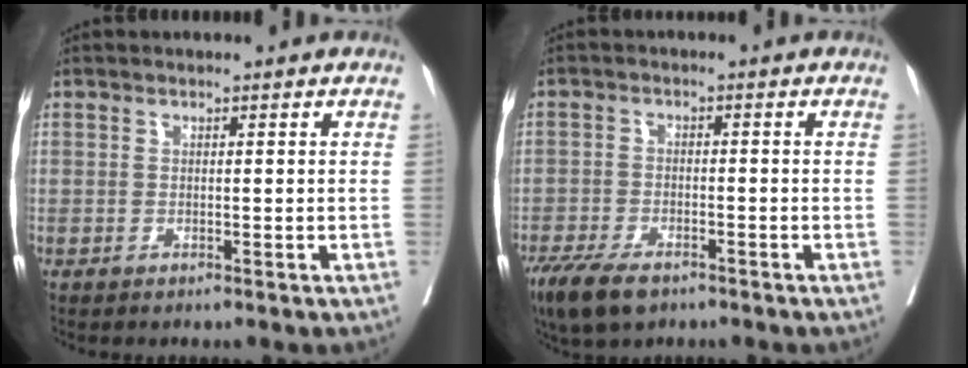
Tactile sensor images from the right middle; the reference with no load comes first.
{"total": 7.8, "force": [-5.6, 3.0, 4.5], "torque": [-0.082, -0.011, -0.096]}